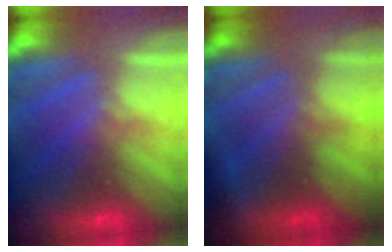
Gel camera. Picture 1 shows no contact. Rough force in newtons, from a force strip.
{"total": 6.9}